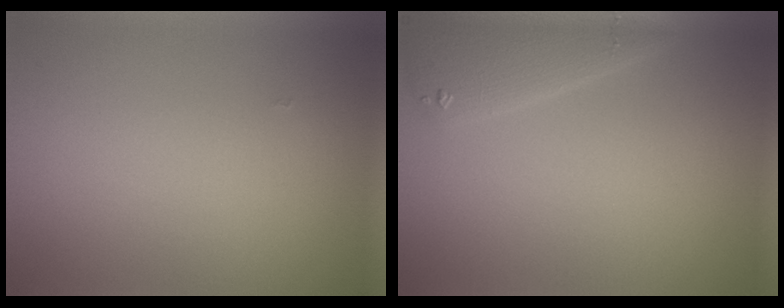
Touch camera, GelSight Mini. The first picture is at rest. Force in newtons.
{"total": 2.9, "press": 2.9, "slide": 0.2}